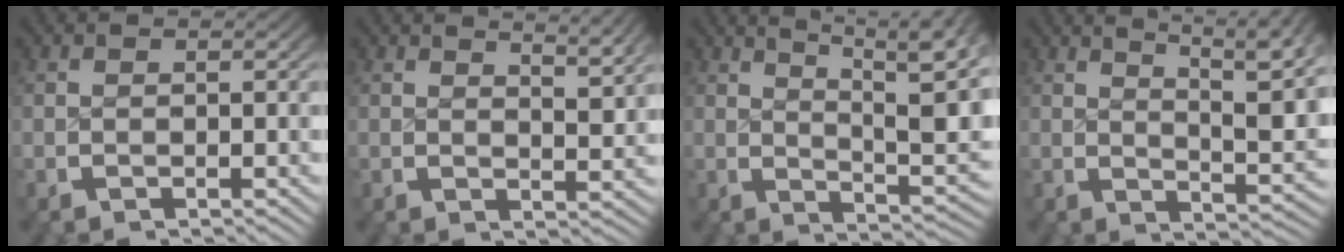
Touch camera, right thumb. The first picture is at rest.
{"total": 3.2, "force": [2.4, 0.5, 2.0], "torque": [-0.020, -0.003, 0.037]}
{"total": 11.6, "force": [4.5, 5.8, 9.0], "torque": [-0.103, -0.003, 0.064]}
{"total": 9.6, "force": [4.3, 4.4, 7.4], "torque": [-0.078, 0.002, 0.059]}